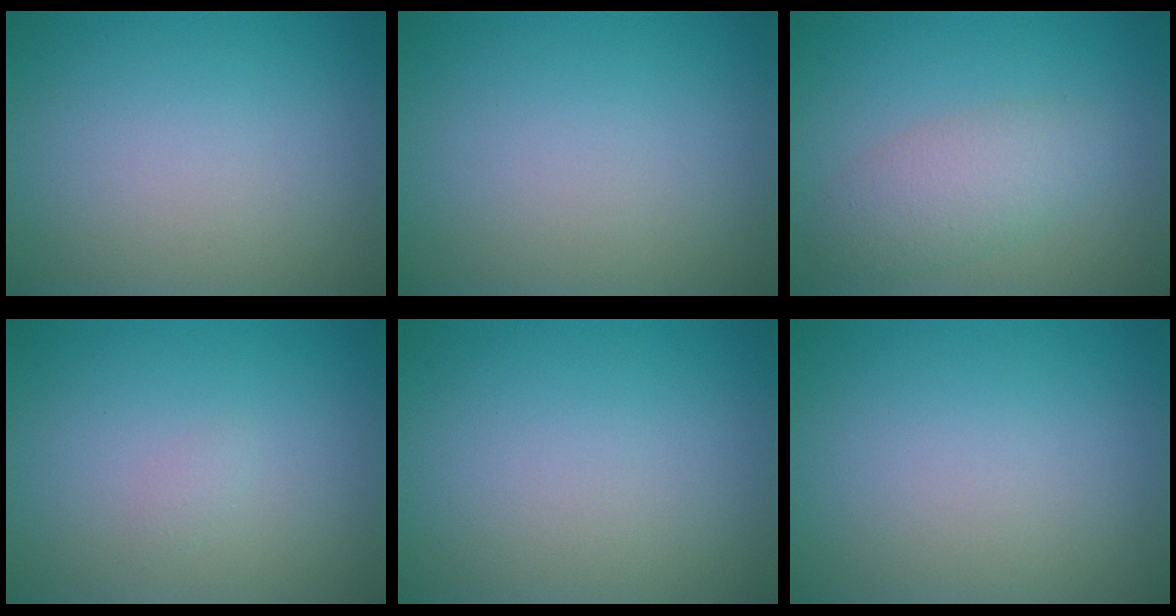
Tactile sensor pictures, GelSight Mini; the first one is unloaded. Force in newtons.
{"total": 0.0}
{"total": 3.6, "press": 3.6, "slide": 0.0}
{"total": 0.6, "press": 0.6, "slide": 0.1}
{"total": 0.0}
{"total": 0.0}